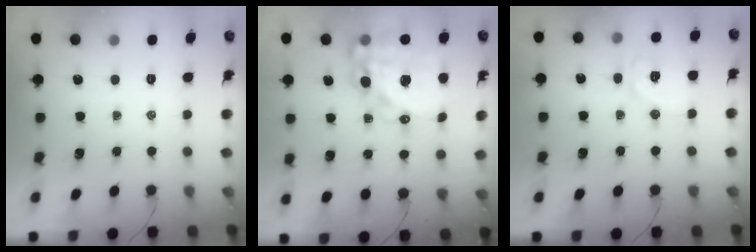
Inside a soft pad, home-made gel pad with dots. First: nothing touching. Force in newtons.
{"total": 21.1, "press": 20.7, "slide": 4.4}
{"total": 10.5, "press": 10.5, "slide": 0.4}